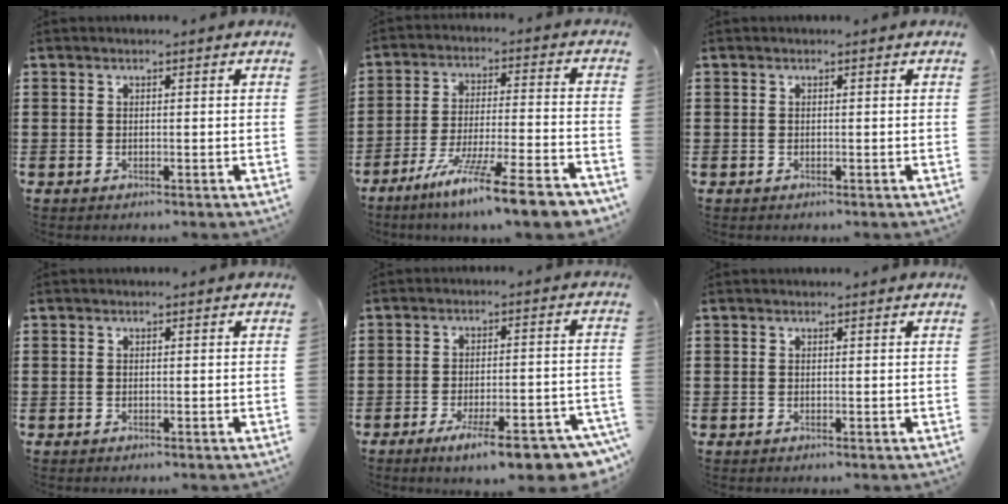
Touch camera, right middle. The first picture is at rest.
{"total": 11.2, "force": [-9.0, -0.4, 6.7], "torque": [-0.116, 0.002, -0.173]}
{"total": 0.0}
{"total": 0.0}
{"total": 9.0, "force": [-6.0, 1.5, 6.6], "torque": [-0.095, 0.004, -0.099]}
{"total": 0.0}